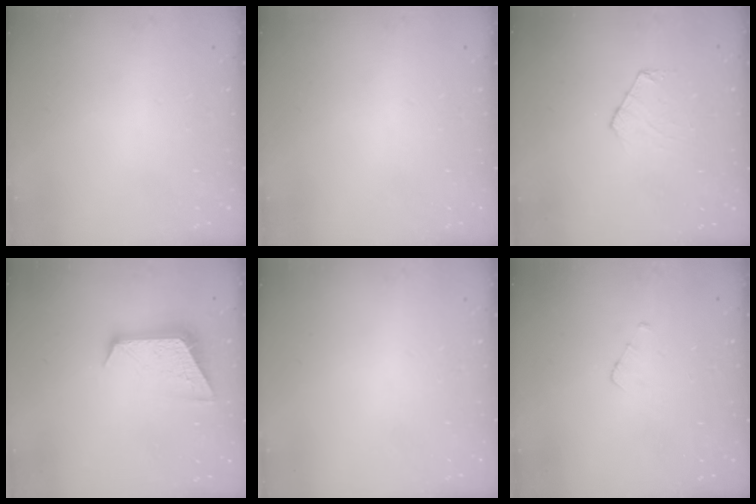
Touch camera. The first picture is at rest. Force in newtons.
{"total": 0.0}
{"total": 7.2, "press": 7.2, "slide": 0.7}
{"total": 9.8, "press": 9.8, "slide": 0.6}
{"total": 0.0}
{"total": 2.9, "press": 2.9, "slide": 0.2}